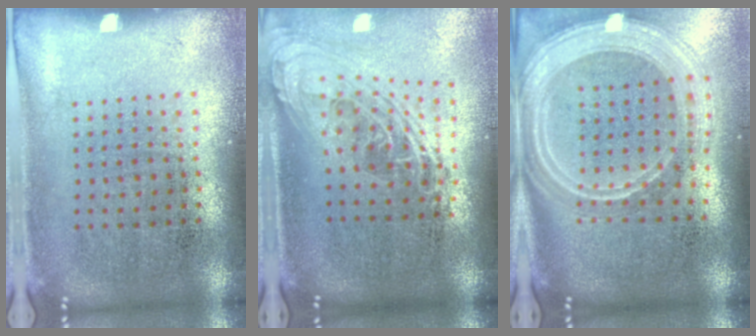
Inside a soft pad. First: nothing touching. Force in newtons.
{"total": 2.2, "press": 1.6, "slide": 1.4}
{"total": 2.9, "press": 2.4, "slide": 1.6}